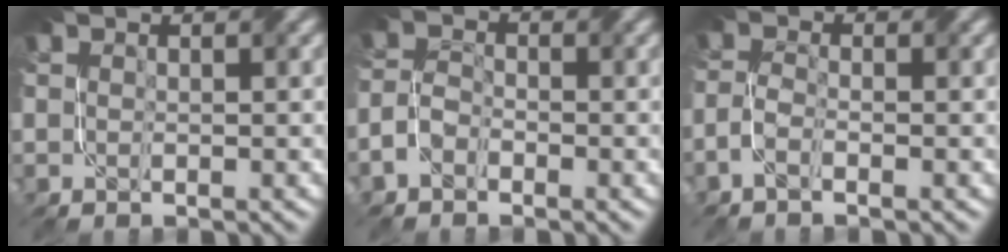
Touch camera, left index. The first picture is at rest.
{"total": 2.3, "force": [-2.0, 0.7, 0.8], "torque": [-0.011, 0.002, -0.050]}
{"total": 2.2, "force": [-1.8, 0.2, 1.3], "torque": [-0.026, 0.001, -0.045]}